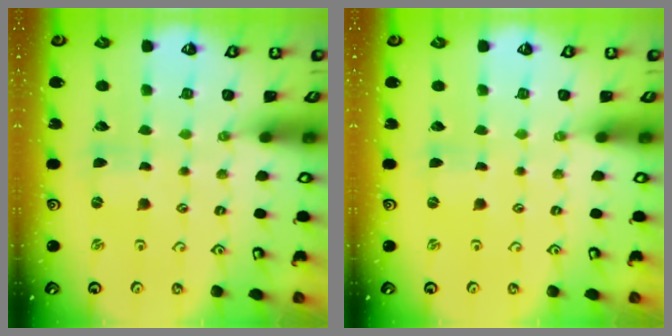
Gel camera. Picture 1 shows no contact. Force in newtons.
{"total": 0.0}